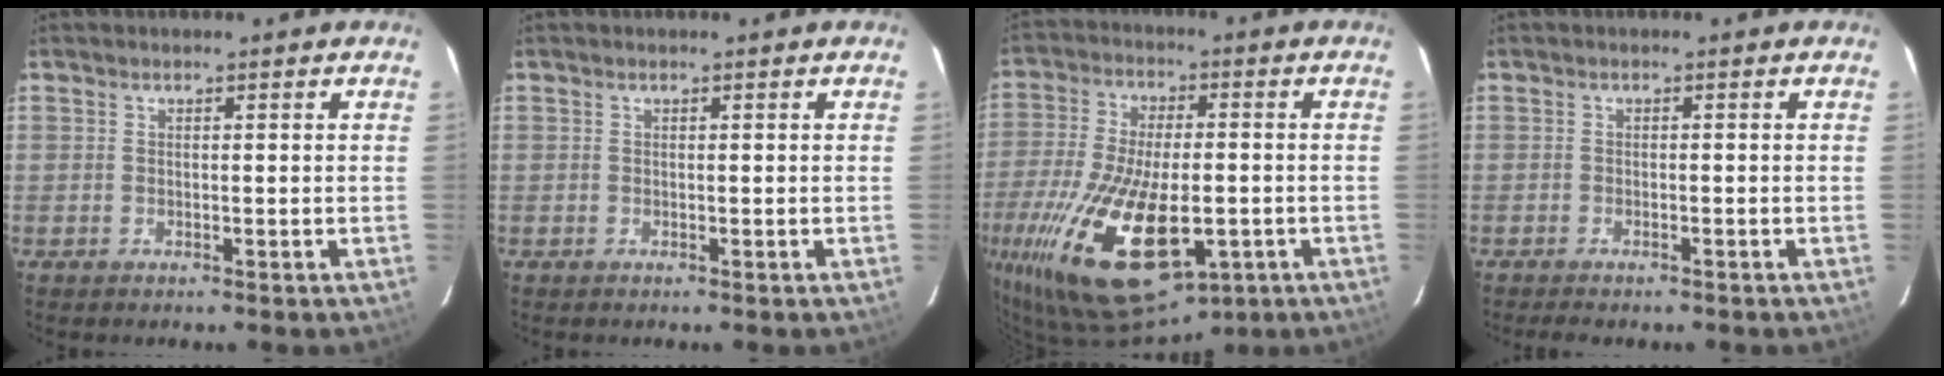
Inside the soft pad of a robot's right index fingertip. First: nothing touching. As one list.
[{"total": 0.0}, {"total": 28.4, "force": [-10.7, 13.3, 22.7], "torque": [-0.489, -0.072, -0.166]}, {"total": 3.7, "force": [-3.1, 1.0, 1.7], "torque": [-0.040, -0.012, -0.049]}]